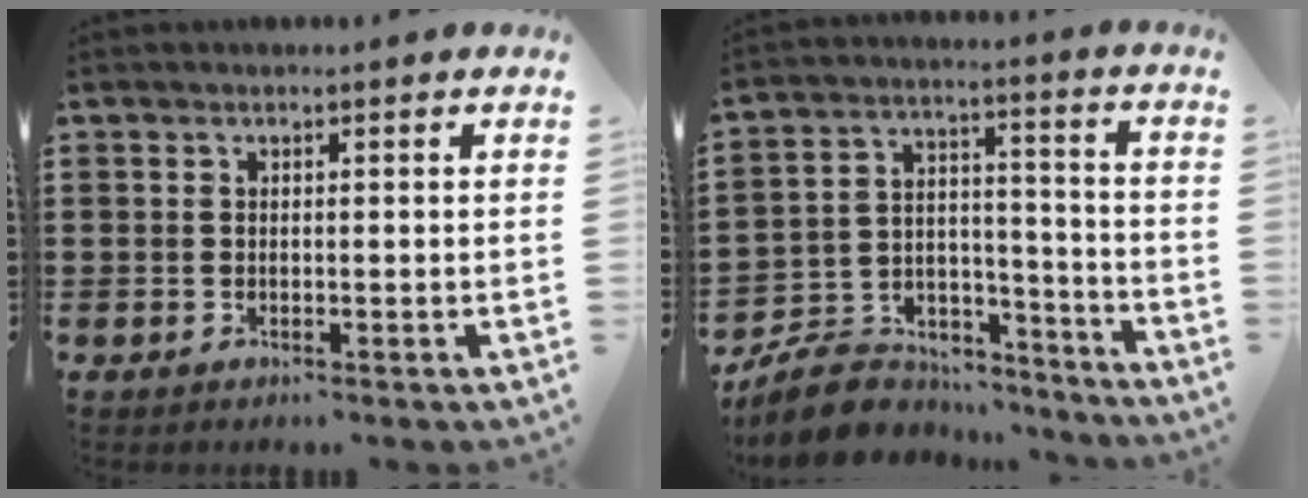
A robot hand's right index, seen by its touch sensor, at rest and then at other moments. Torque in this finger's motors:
{"motor_torque": [-0.67, 0.99, -1.06, -0.21]}